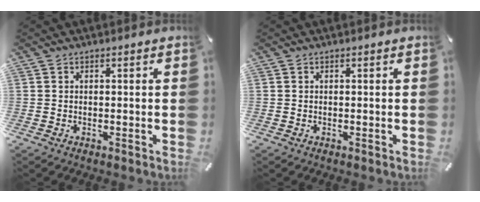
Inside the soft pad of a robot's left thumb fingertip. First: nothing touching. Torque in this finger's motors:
{"motor_torque": [0.00, 0.00, -0.04, 0.04, 0.00]}